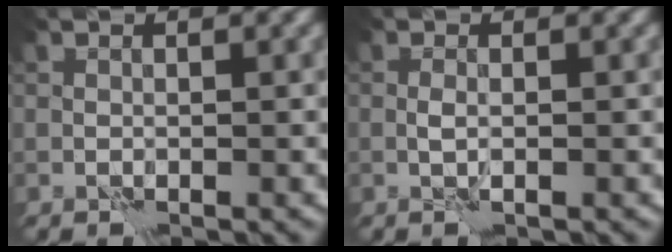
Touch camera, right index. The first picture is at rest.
{"total": 0.8, "force": [0.1, 0.0, 0.8], "torque": [-0.020, 0.002, -0.001]}